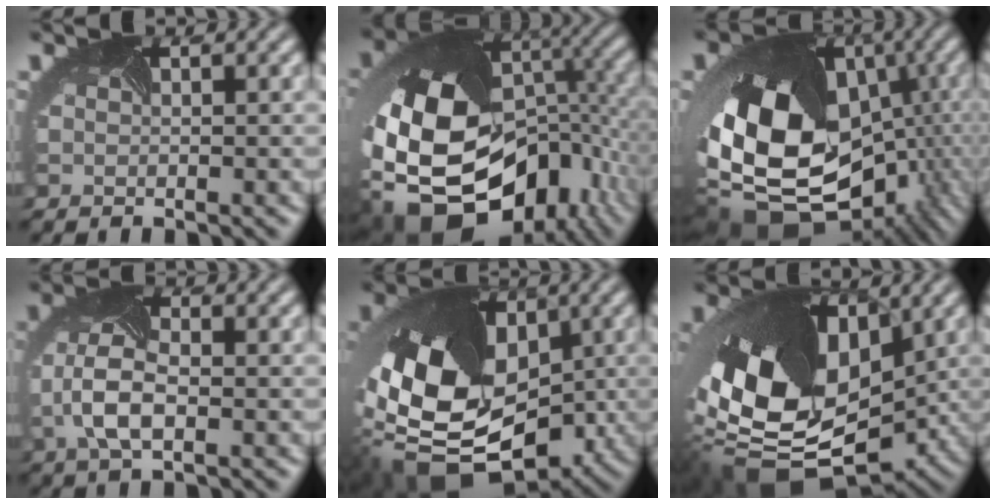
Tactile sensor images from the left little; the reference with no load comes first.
{"total": 20.9, "force": [-7.9, 14.8, 12.3], "torque": [-0.249, -0.064, -0.118]}
{"total": 19.5, "force": [-4.0, 14.2, 12.8], "torque": [-0.250, -0.054, -0.035]}
{"total": 4.2, "force": [-0.9, 2.2, 3.5], "torque": [-0.099, 0.005, -0.019]}
{"total": 15.9, "force": [-3.1, 11.1, 11.0], "torque": [-0.211, -0.020, -0.036]}
{"total": 16.5, "force": [-2.1, 11.1, 12.0], "torque": [-0.268, -0.050, -0.011]}